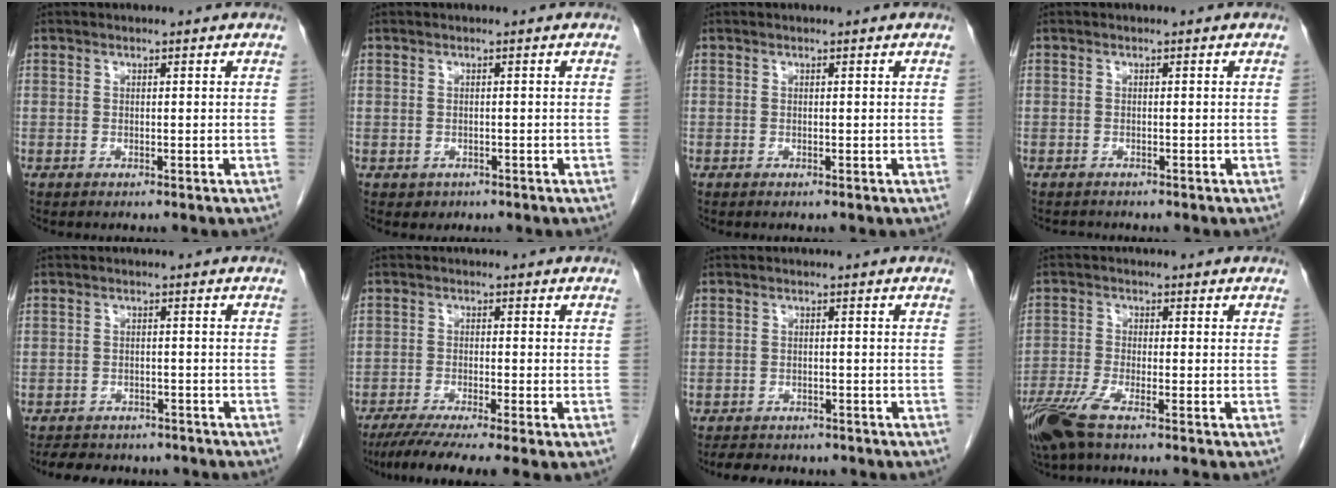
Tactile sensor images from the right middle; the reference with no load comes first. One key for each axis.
{"total": 1.1, "fx": -0.5, "fy": 0.9, "fz": 0.1, "tx": -0.007, "ty": 0.003, "tz": 0.000}
{"total": 0.0}
{"total": 1.1, "fx": -1.0, "fy": 0.2, "fz": 0.0, "tx": -0.005, "ty": -0.004, "tz": -0.016}
{"total": 9.9, "fx": -8.6, "fy": 4.0, "fz": 2.7, "tx": -0.046, "ty": 0.004, "tz": -0.106}
{"total": 8.5, "fx": -6.5, "fy": -0.3, "fz": 5.5, "tx": -0.085, "ty": -0.021, "tz": -0.103}
{"total": 7.2, "fx": -6.2, "fy": 3.0, "fz": 2.3, "tx": -0.038, "ty": 0.002, "tz": -0.078}
{"total": 7.5, "fx": -5.7, "fy": 0.6, "fz": 4.9, "tx": -0.097, "ty": -0.019, "tz": -0.109}